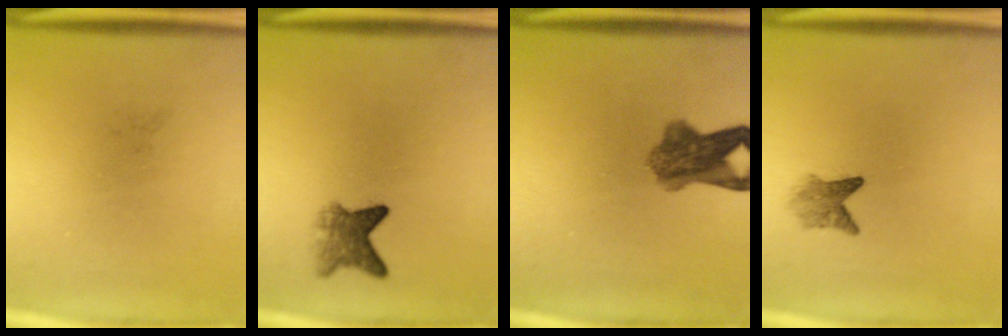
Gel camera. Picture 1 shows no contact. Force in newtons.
{"total": 3.9}
{"total": 6.6}
{"total": 2.6}